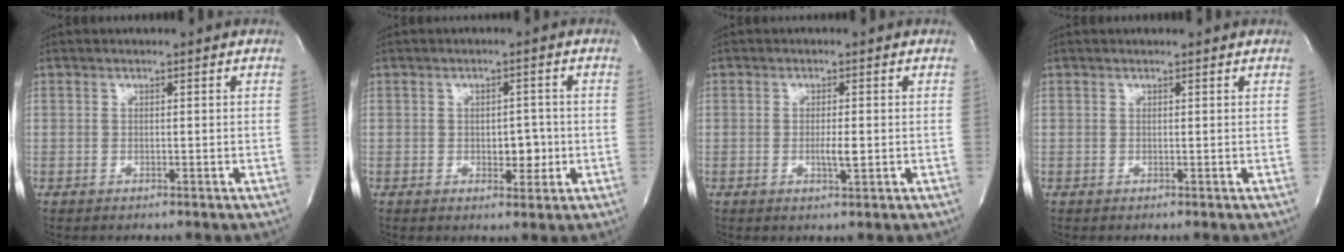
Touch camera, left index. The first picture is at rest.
{"total": 3.6, "force": [-1.2, 2.0, 2.7], "torque": [-0.029, -0.003, -0.014]}
{"total": 2.5, "force": [-1.0, 0.3, 2.3], "torque": [-0.043, -0.009, -0.016]}
{"total": 0.0}